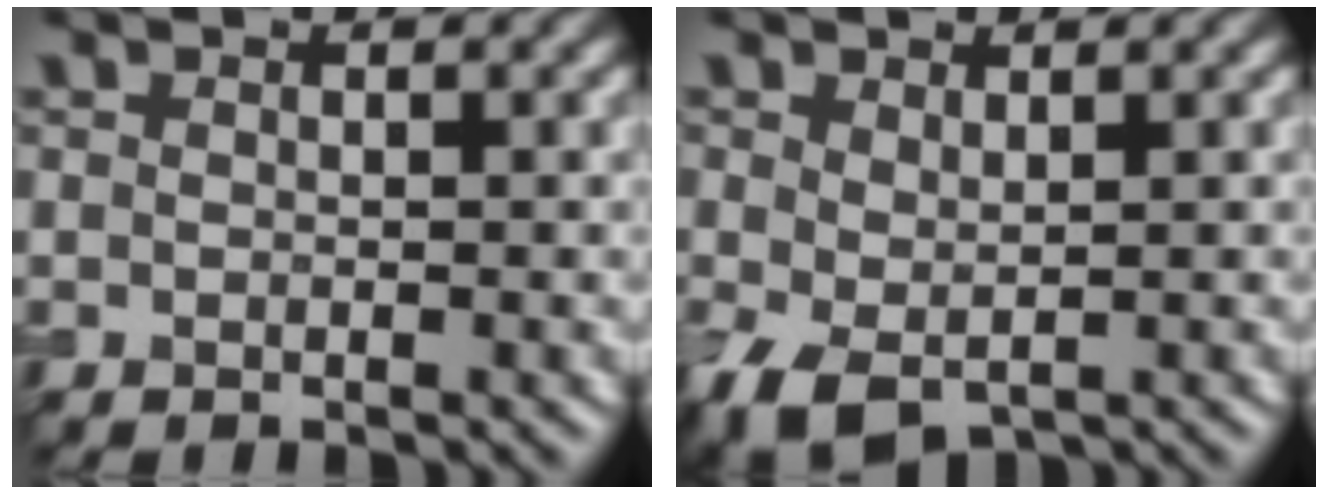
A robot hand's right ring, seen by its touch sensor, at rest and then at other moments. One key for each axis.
{"total": 3.4, "fx": -0.6, "fy": 2.2, "fz": 2.5, "tx": -0.065, "ty": -0.011, "tz": -0.007}